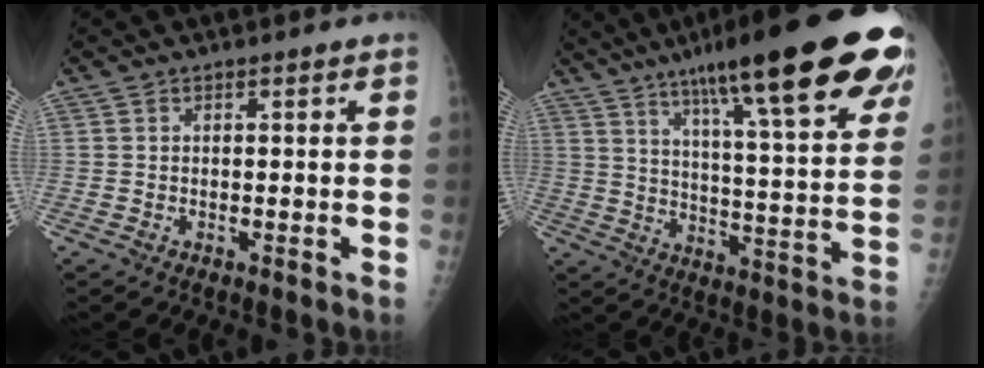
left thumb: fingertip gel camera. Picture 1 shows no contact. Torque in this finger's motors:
{"motor_torque": [3.10, 1.91, 1.82, -0.95, 0.53]}